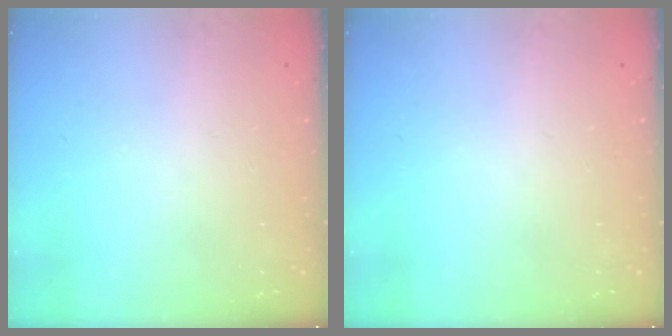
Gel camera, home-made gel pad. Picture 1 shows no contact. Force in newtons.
{"total": 0.0}